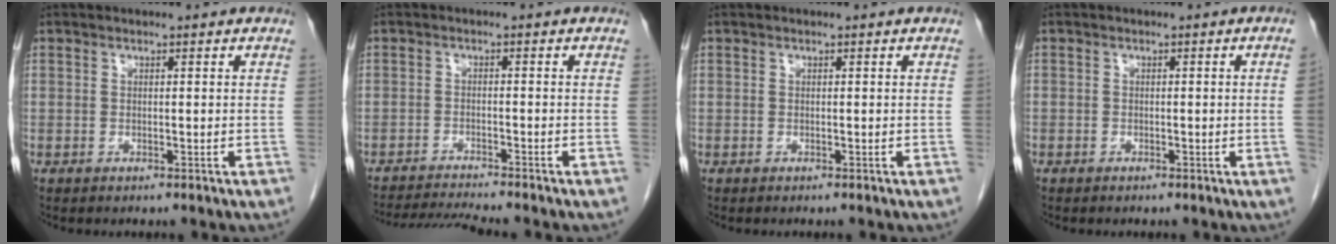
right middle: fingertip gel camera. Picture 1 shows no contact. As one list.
[{"total": 5.8, "force": [-5.5, -1.5, 1.3], "torque": [-0.022, -0.016, -0.094]}, {"total": 0.0}, {"total": 1.2, "force": [-0.3, -0.4, 1.1], "torque": [-0.013, 0.000, -0.006]}]